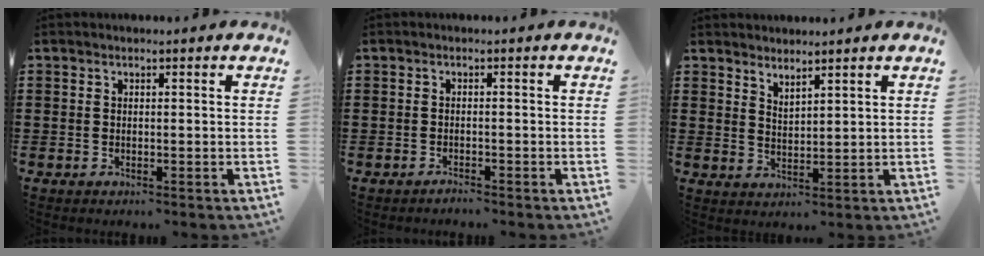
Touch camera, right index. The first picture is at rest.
{"total": 0.9, "force": [-0.9, -0.1, 0.2], "torque": [-0.006, -0.001, -0.018]}
{"total": 2.4, "force": [2.3, -0.2, -0.4], "torque": [0.001, -0.002, 0.047]}